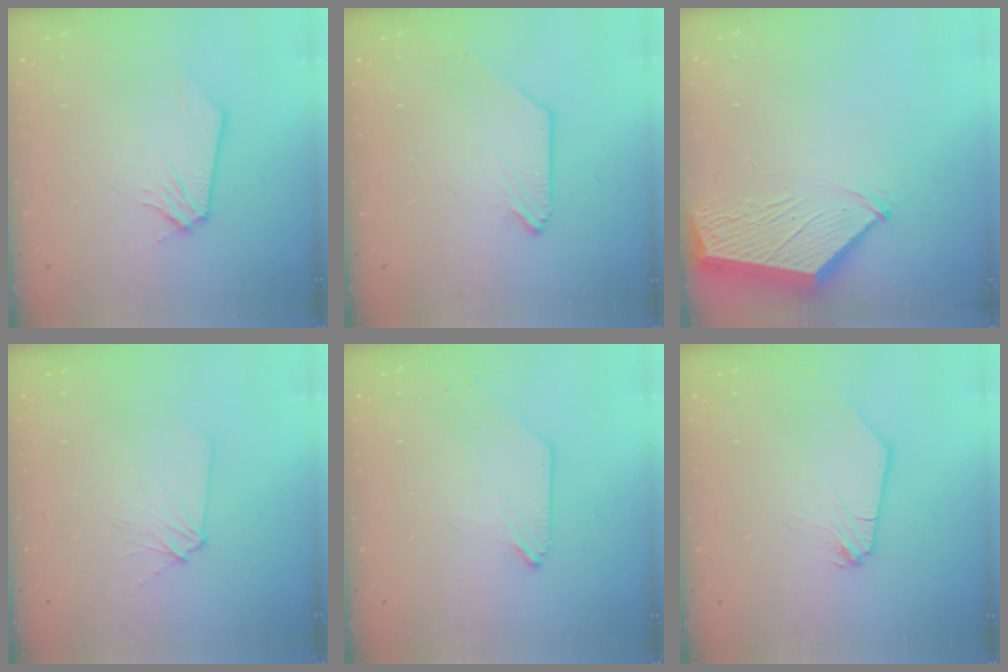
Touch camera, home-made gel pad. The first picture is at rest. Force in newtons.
{"total": 0.0}
{"total": 3.0, "press": 3.0, "slide": 0.3}
{"total": 3.4, "press": 3.4, "slide": 0.5}
{"total": 0.7, "press": 0.7, "slide": 0.2}
{"total": 0.0}